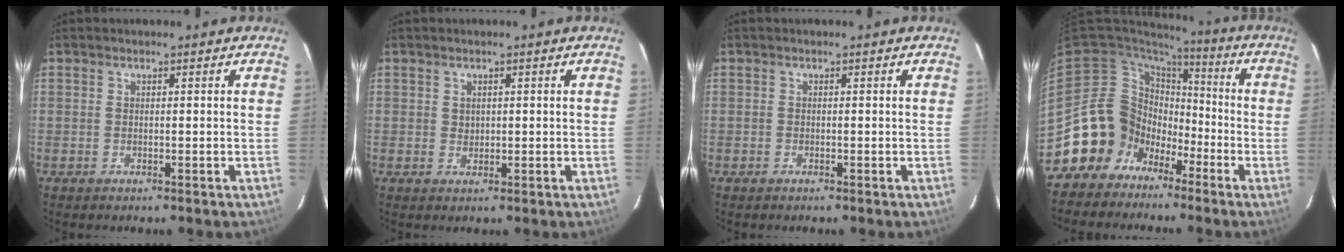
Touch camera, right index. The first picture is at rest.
{"total": 1.2, "force": [0.7, 1.0, 0.2], "torque": [0.001, 0.001, 0.014]}
{"total": 0.0}
{"total": 12.8, "force": [-5.7, 11.2, 2.7], "torque": [-0.066, 0.039, -0.099]}